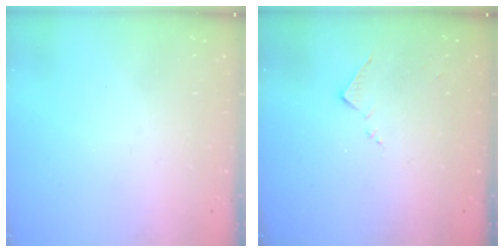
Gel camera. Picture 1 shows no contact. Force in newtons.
{"total": 7.1, "press": 7.1, "slide": 0.7}